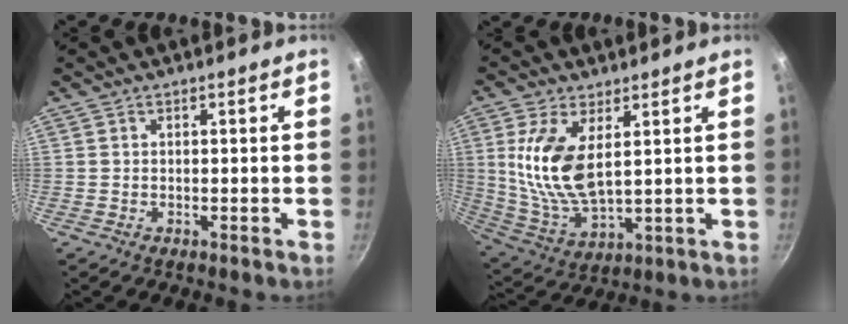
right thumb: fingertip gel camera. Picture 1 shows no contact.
{"total": 13.0, "force": [3.3, 6.0, 11.1], "torque": [-0.220, -0.026, 0.076]}